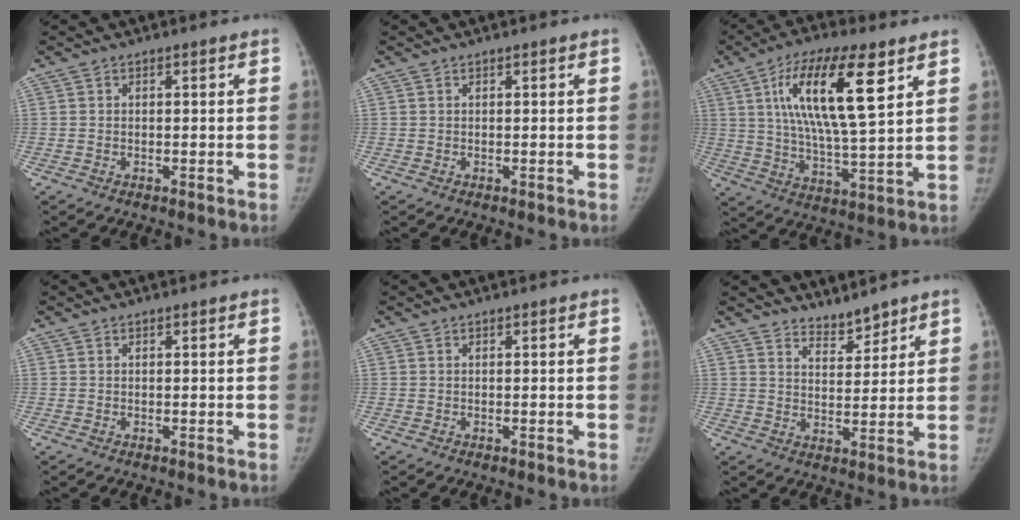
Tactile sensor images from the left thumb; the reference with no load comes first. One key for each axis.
{"total": 0.0}
{"total": 18.1, "fx": 7.2, "fy": 5.1, "fz": 15.8, "tx": -0.279, "ty": -0.023, "tz": 0.125}
{"total": 0.0}
{"total": 0.0}
{"total": 4.8, "fx": 4.5, "fy": 1.4, "fz": 1.0, "tx": 0.001, "ty": -0.038, "tz": 0.084}